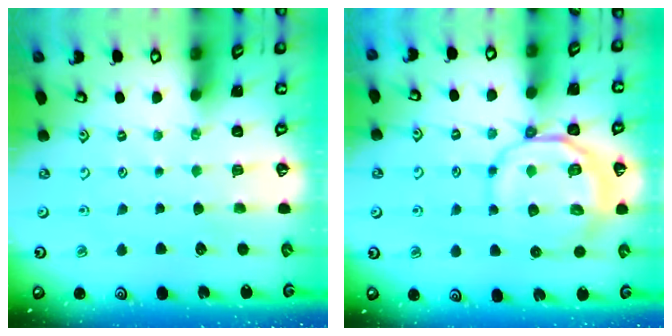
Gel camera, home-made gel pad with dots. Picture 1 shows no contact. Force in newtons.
{"total": 10.2, "press": 10.0, "slide": 1.8}